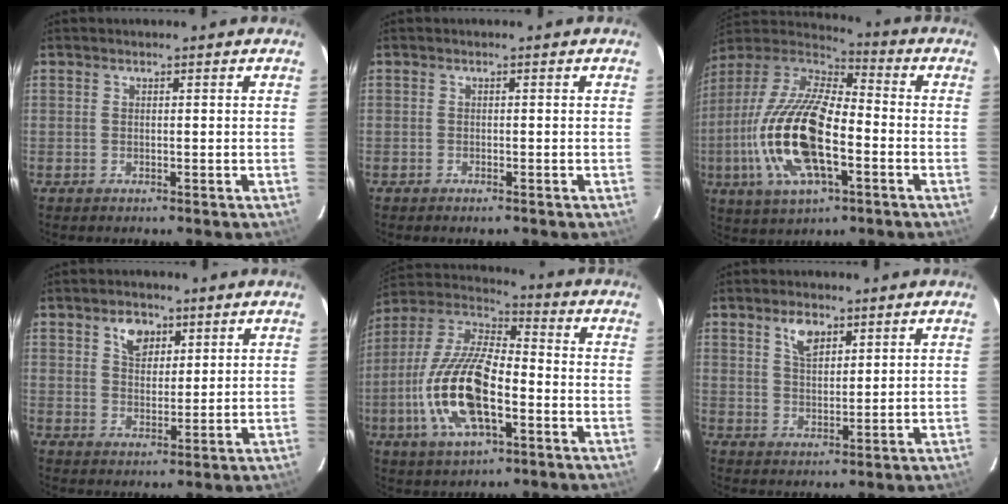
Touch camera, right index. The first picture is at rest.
{"total": 0.9, "force": [-0.7, 0.3, 0.4], "torque": [-0.010, -0.001, -0.013]}
{"total": 21.0, "force": [-5.1, 8.1, 18.7], "torque": [-0.392, -0.015, -0.100]}
{"total": 5.3, "force": [2.8, 3.6, 2.8], "torque": [-0.032, 0.007, 0.051]}
{"total": 18.1, "force": [-5.3, 7.0, 15.8], "torque": [-0.332, -0.006, -0.106]}
{"total": 4.8, "force": [2.8, 2.4, 3.1], "torque": [-0.054, 0.006, 0.052]}